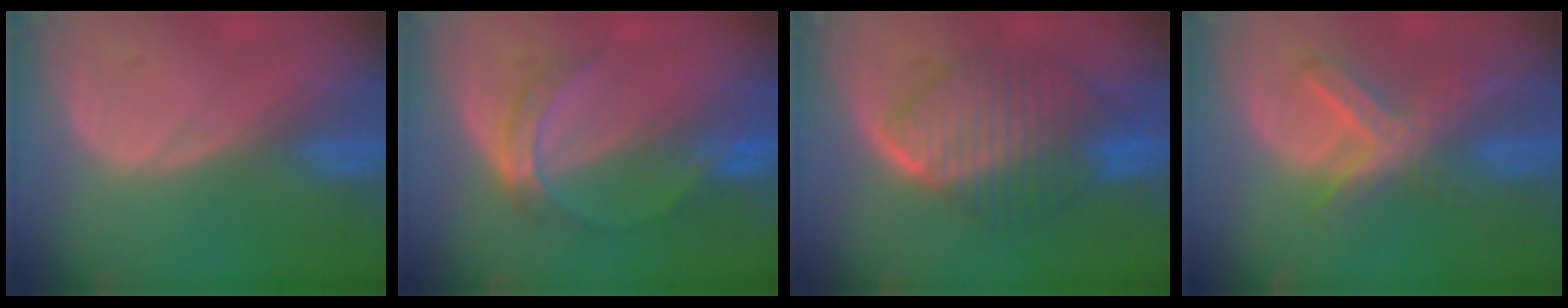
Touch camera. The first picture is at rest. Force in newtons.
{"total": 5.0, "press": 4.8, "slide": 1.4}
{"total": 10.0, "press": 9.9, "slide": 0.8}
{"total": 7.4, "press": 6.2, "slide": 4.0}